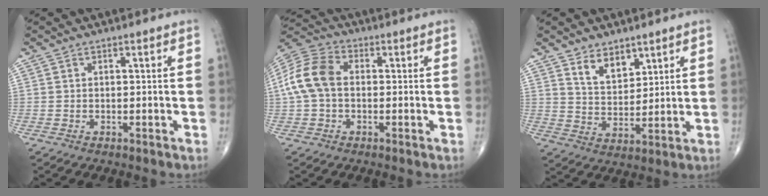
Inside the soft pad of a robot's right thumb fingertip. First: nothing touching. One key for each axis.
{"total": 10.8, "fx": 0.2, "fy": 7.3, "fz": 7.9, "tx": -0.168, "ty": 0.031, "tz": -0.005}
{"total": 6.9, "fx": 4.5, "fy": 3.9, "fz": 3.4, "tx": -0.037, "ty": -0.039, "tz": 0.090}